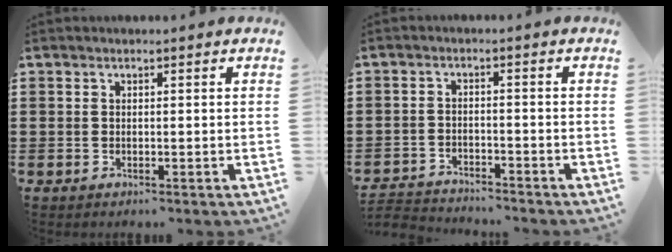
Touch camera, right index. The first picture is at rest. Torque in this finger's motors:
{"motor_torque": [-1.15, 0.99, -1.05, -0.21]}